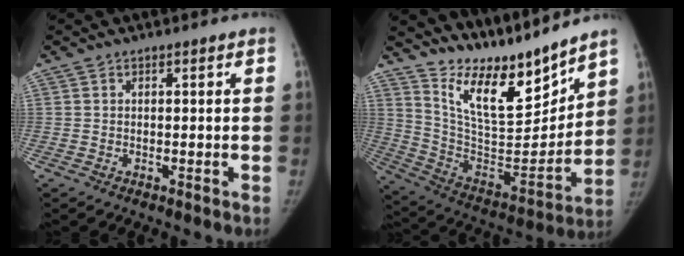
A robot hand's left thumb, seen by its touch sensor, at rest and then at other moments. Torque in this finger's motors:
{"motor_torque": [0.28, 0.07, 1.35, -1.42, 0.11]}